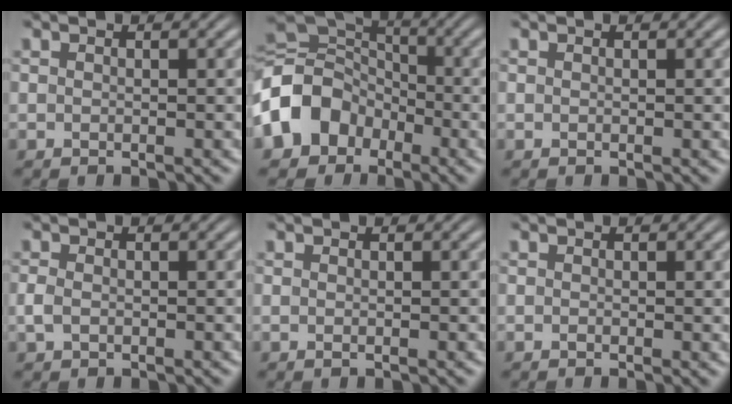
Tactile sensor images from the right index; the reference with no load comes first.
{"total": 11.3, "force": [-1.3, 9.9, 5.2], "torque": [-0.140, -0.028, -0.023]}
{"total": 0.0}
{"total": 1.2, "force": [-0.4, 0.8, 0.7], "torque": [-0.024, -0.007, -0.002]}
{"total": 0.0}
{"total": 0.0}